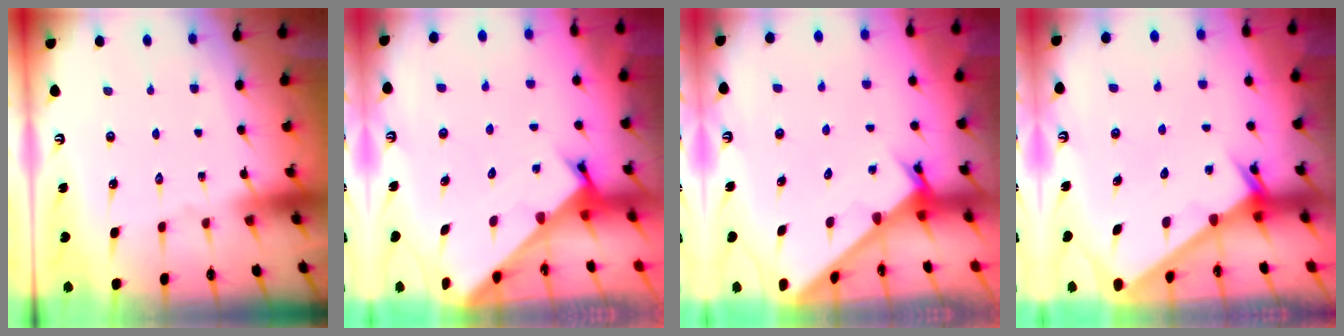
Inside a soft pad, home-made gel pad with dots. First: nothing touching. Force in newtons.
{"total": 2.5, "press": 2.5, "slide": 0.2}
{"total": 2.8, "press": 2.8, "slide": 0.0}
{"total": 2.2, "press": 2.2, "slide": 0.1}